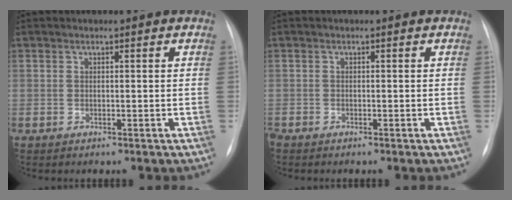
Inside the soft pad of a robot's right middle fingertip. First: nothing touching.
{"total": 0.6, "force": [-0.5, 0.2, 0.2], "torque": [-0.008, -0.001, -0.011]}